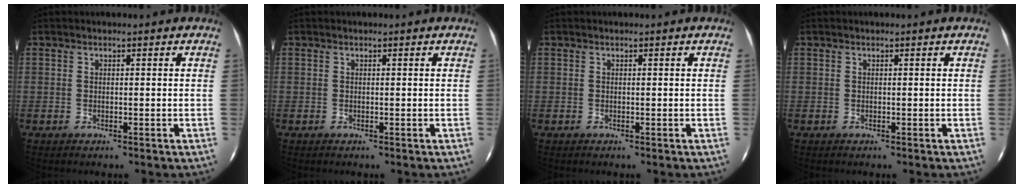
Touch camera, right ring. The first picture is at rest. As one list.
[{"total": 0.0}, {"total": 0.0}, {"total": 0.0}]